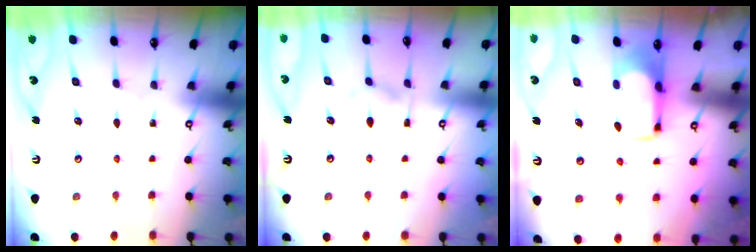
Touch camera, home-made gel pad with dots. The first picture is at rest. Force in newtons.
{"total": 3.2, "press": 2.9, "slide": 1.2}
{"total": 2.0, "press": 2.0, "slide": 0.4}